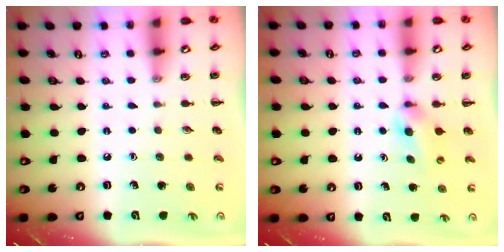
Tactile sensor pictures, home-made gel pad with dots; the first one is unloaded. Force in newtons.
{"total": 3.9, "press": 3.7, "slide": 1.4}